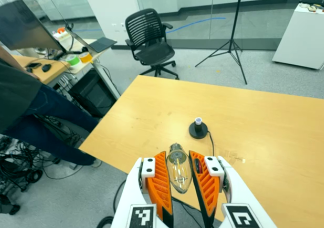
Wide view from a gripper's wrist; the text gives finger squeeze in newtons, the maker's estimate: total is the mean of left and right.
{"total": 11.0, "left": 10.3, "right": 11.6}